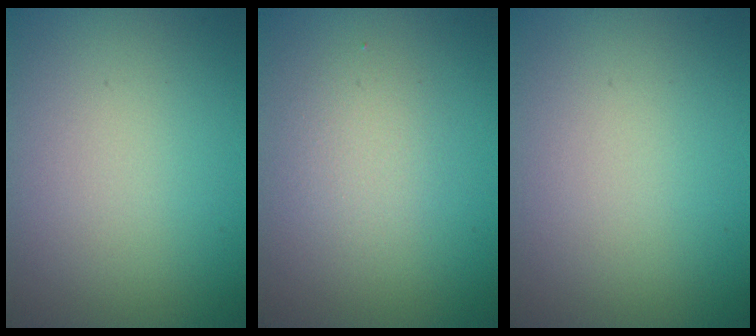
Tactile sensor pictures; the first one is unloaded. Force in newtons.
{"total": 1.9, "press": 1.8, "slide": 0.2}
{"total": 0.0}